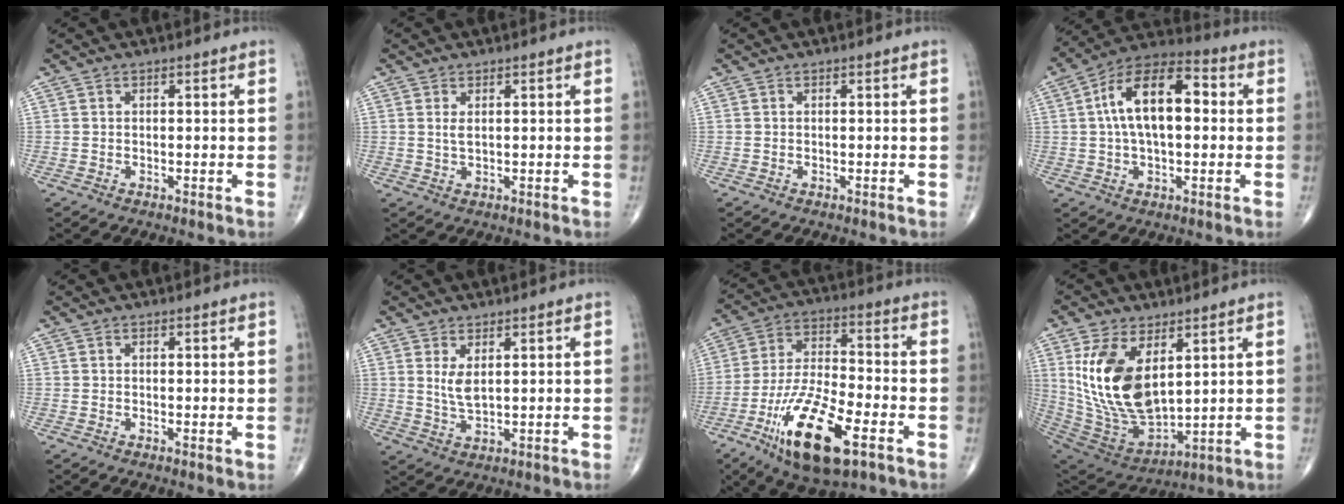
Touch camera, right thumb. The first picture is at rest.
{"total": 2.4, "force": [0.9, 0.7, 2.1], "torque": [-0.044, -0.009, 0.025]}
{"total": 0.0}
{"total": 15.7, "force": [2.0, 8.1, 13.3], "torque": [-0.224, 0.032, 0.026]}
{"total": 0.5, "force": [0.0, 0.1, 0.5], "torque": [-0.012, -0.003, -0.002]}
{"total": 3.8, "force": [1.3, 1.4, 3.3], "torque": [-0.064, -0.015, 0.035]}
{"total": 19.2, "force": [-9.0, 6.9, 15.6], "torque": [-0.290, 0.031, -0.153]}
{"total": 18.7, "force": [5.4, 10.1, 14.8], "torque": [-0.275, -0.028, 0.126]}